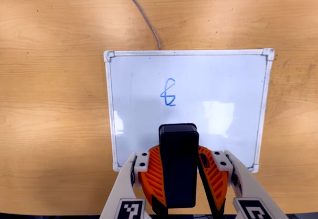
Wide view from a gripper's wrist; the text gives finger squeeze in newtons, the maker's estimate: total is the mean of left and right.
{"total": 7.5, "left": 8.0, "right": 7.1}